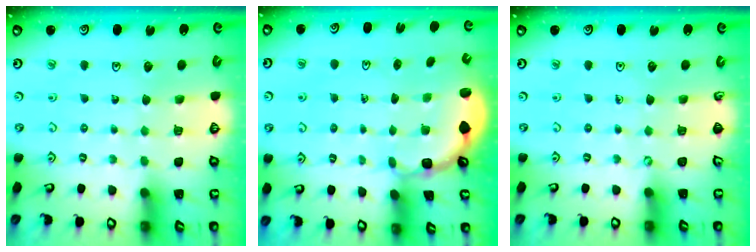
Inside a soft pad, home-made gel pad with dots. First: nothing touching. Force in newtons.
{"total": 2.5, "press": 1.9, "slide": 1.6}
{"total": 0.0}